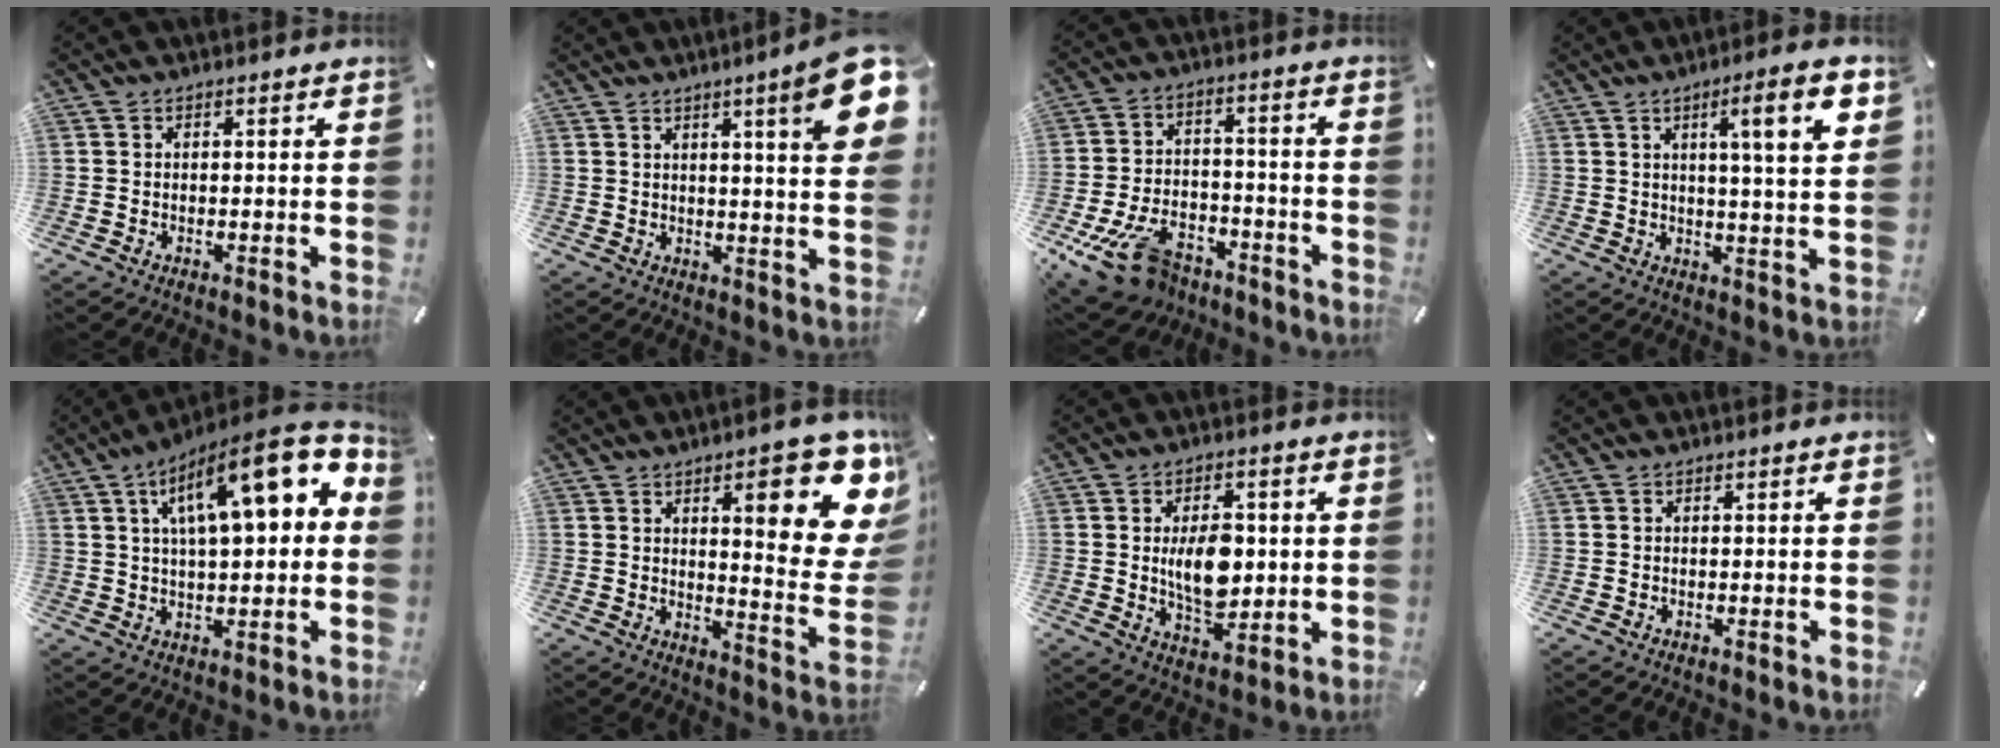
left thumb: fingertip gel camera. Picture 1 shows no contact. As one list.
[{"total": 12.6, "force": [5.8, 1.4, 11.1], "torque": [-0.164, -0.029, 0.088]}, {"total": 15.3, "force": [-9.5, 8.6, 8.5], "torque": [-0.151, 0.066, -0.157]}, {"total": 11.7, "force": [4.8, 1.5, 10.6], "torque": [-0.161, -0.011, 0.067]}, {"total": 18.6, "force": [7.7, 6.6, 15.7], "torque": [-0.235, -0.041, 0.120]}, {"total": 18.4, "force": [9.0, 6.0, 14.9], "torque": [-0.188, -0.062, 0.135]}, {"total": 10.1, "force": [0.8, 6.3, 7.9], "torque": [-0.137, -0.003, 0.009]}, {"total": 0.0}]